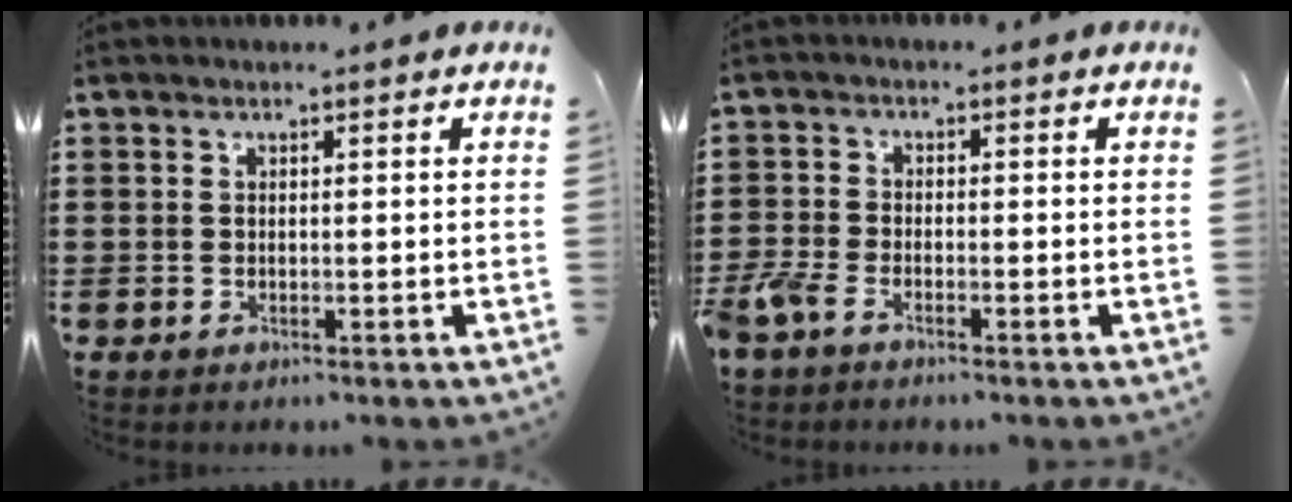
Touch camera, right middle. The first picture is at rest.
{"total": 2.9, "force": [-2.3, 1.0, 1.6], "torque": [-0.062, -0.009, -0.054]}